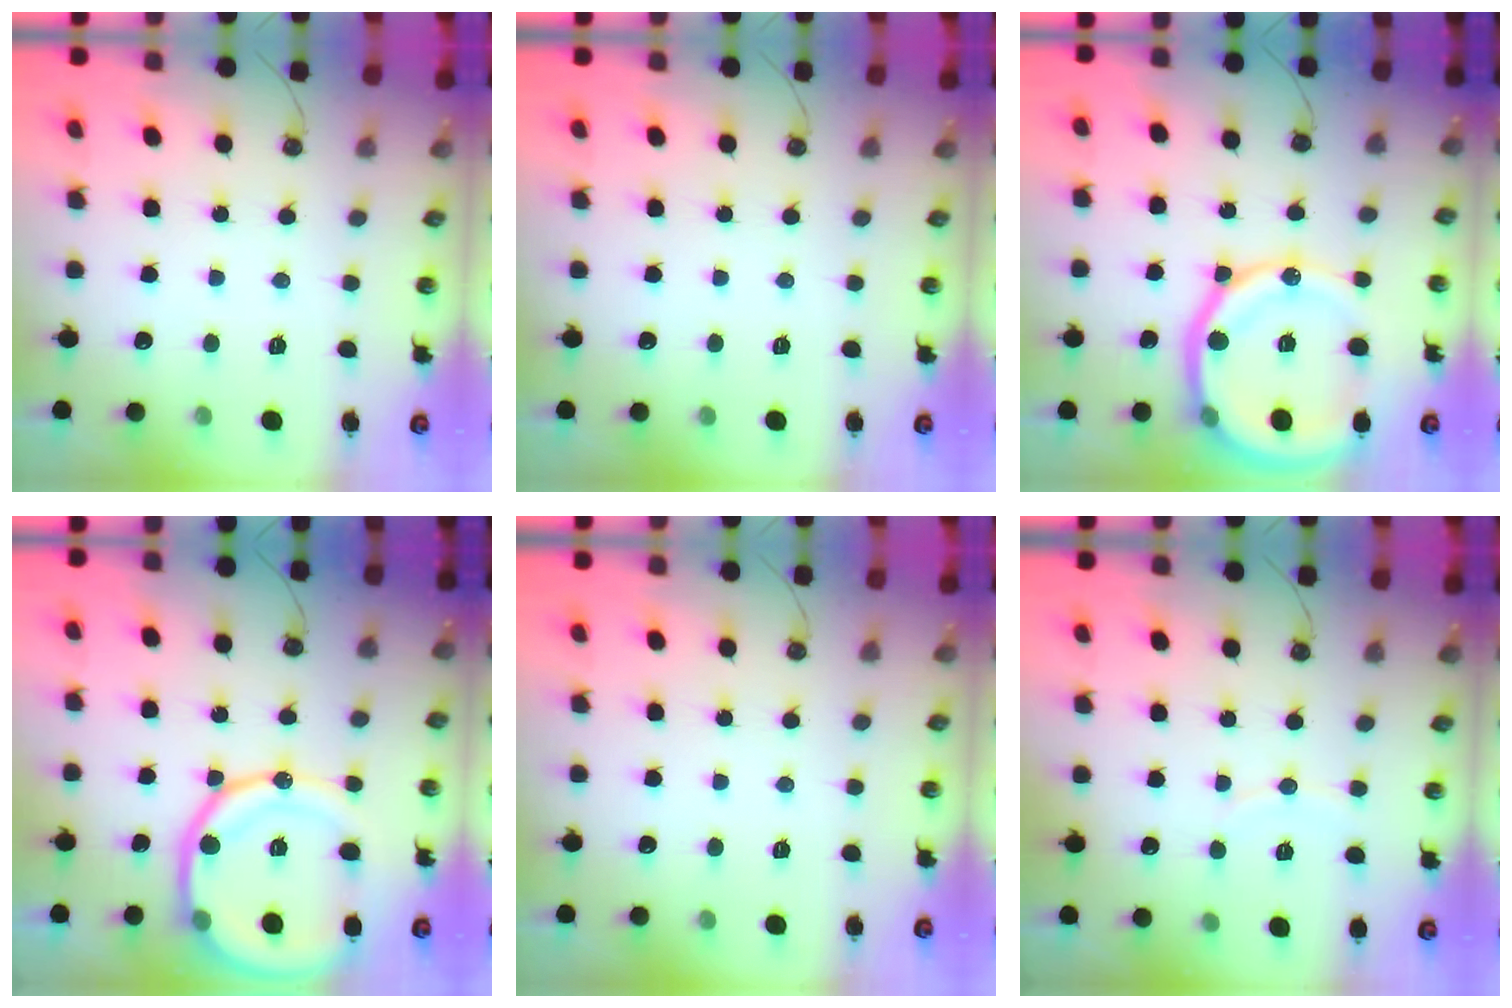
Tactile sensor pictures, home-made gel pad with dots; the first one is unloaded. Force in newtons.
{"total": 0.0}
{"total": 20.3, "press": 20.1, "slide": 2.6}
{"total": 18.3, "press": 18.1, "slide": 2.0}
{"total": 0.0}
{"total": 4.5, "press": 4.5, "slide": 0.5}